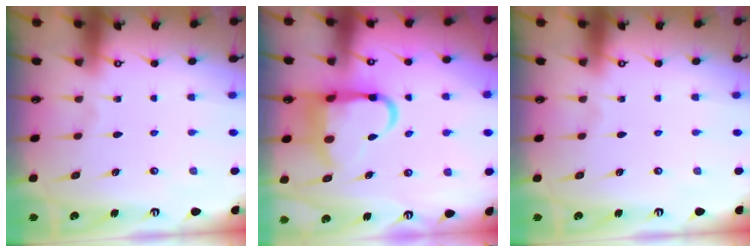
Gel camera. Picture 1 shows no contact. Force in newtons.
{"total": 12.2, "press": 12.1, "slide": 1.9}
{"total": 0.0}